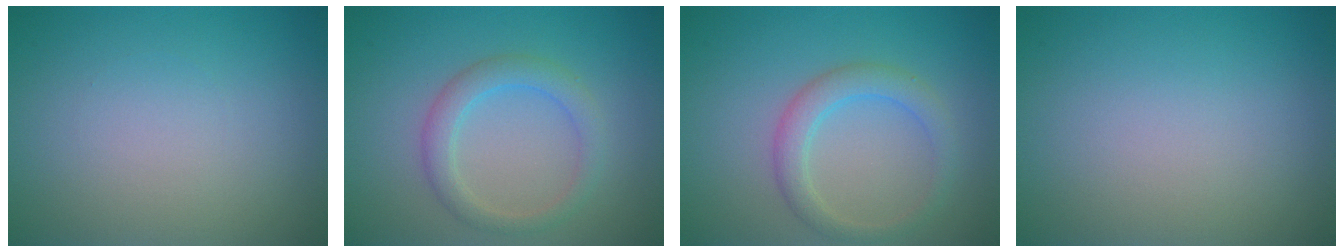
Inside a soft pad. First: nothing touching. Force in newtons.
{"total": 2.7, "press": 2.7, "slide": 0.1}
{"total": 2.8, "press": 2.8, "slide": 0.1}
{"total": 0.0}